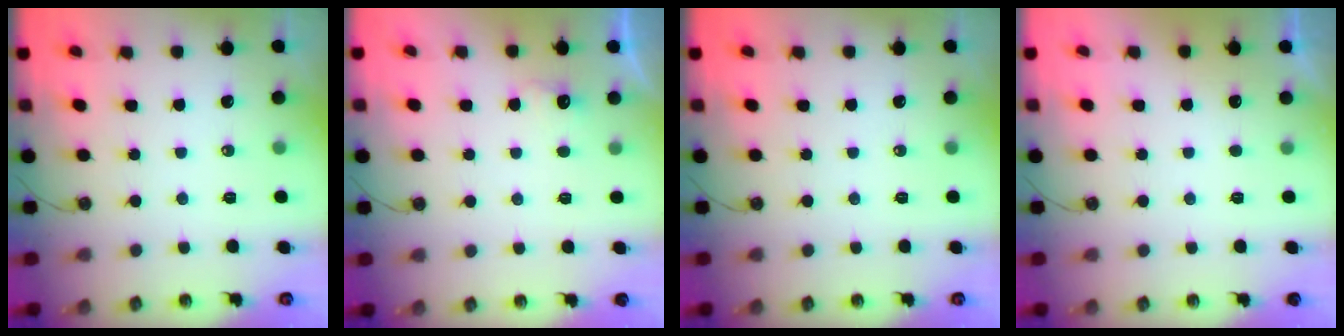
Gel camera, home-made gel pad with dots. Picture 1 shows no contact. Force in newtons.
{"total": 4.3, "press": 4.3, "slide": 0.7}
{"total": 0.0}
{"total": 0.7, "press": 0.4, "slide": 0.6}